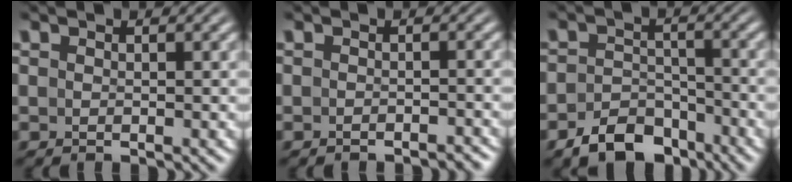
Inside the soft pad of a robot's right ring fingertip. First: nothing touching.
{"total": 1.9, "force": [-1.9, 0.0, 0.3], "torque": [-0.006, -0.007, -0.027]}
{"total": 5.9, "force": [-4.9, 2.8, 1.7], "torque": [-0.018, -0.017, -0.079]}